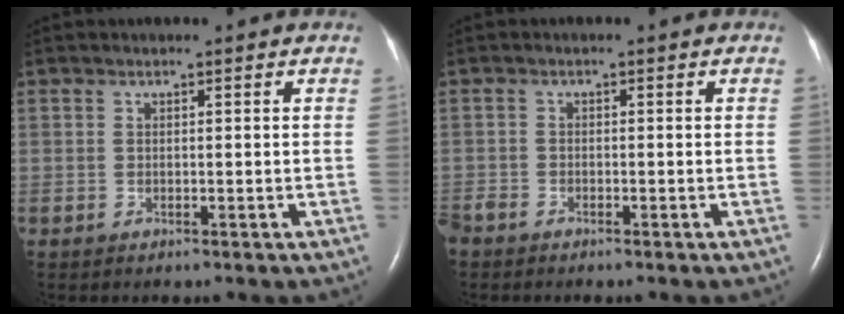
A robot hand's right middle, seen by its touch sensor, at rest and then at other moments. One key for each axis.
{"total": 2.3, "fx": -2.0, "fy": 0.8, "fz": 0.6, "tx": -0.016, "ty": -0.003, "tz": -0.037}